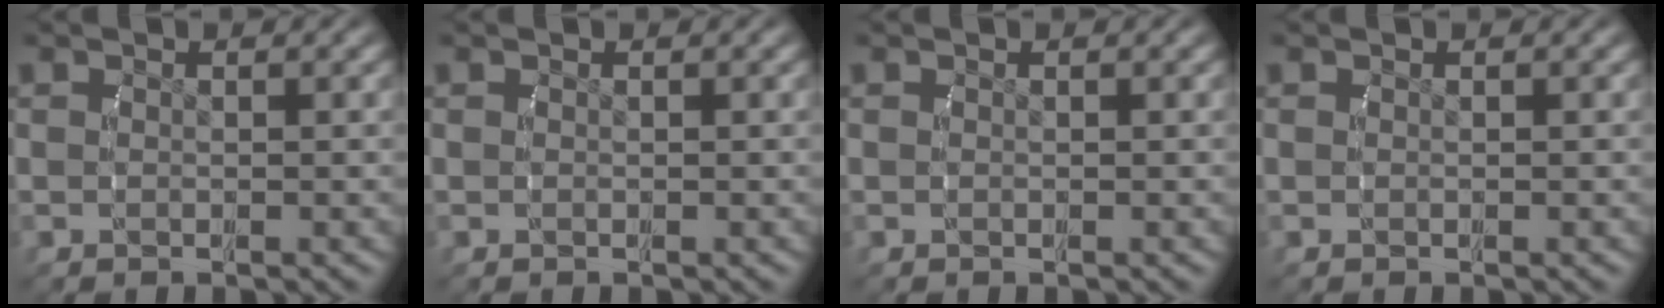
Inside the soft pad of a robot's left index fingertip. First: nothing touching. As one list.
[{"total": 0.0}, {"total": 0.0}, {"total": 0.0}]